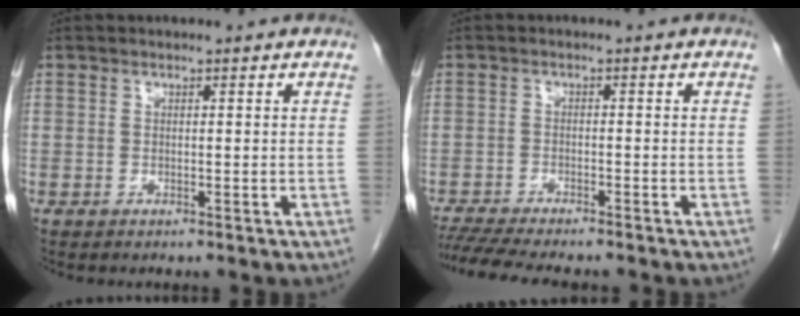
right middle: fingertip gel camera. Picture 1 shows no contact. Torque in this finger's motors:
{"motor_torque": [0.30, -0.18, 0.08, 0.02]}